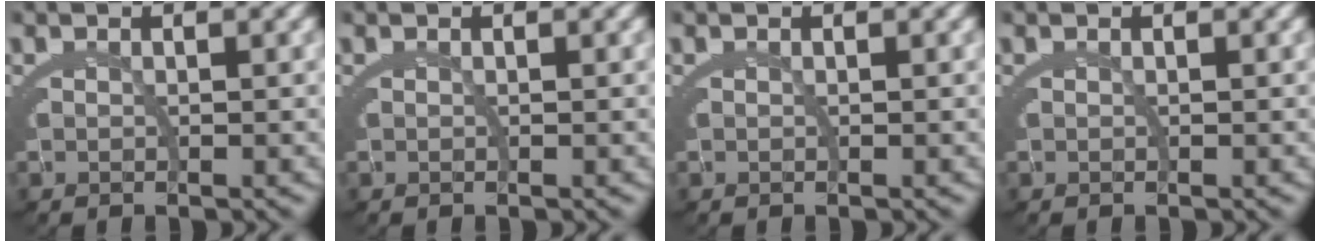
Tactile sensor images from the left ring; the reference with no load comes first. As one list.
[{"total": 0.0}, {"total": 0.0}, {"total": 0.0}]